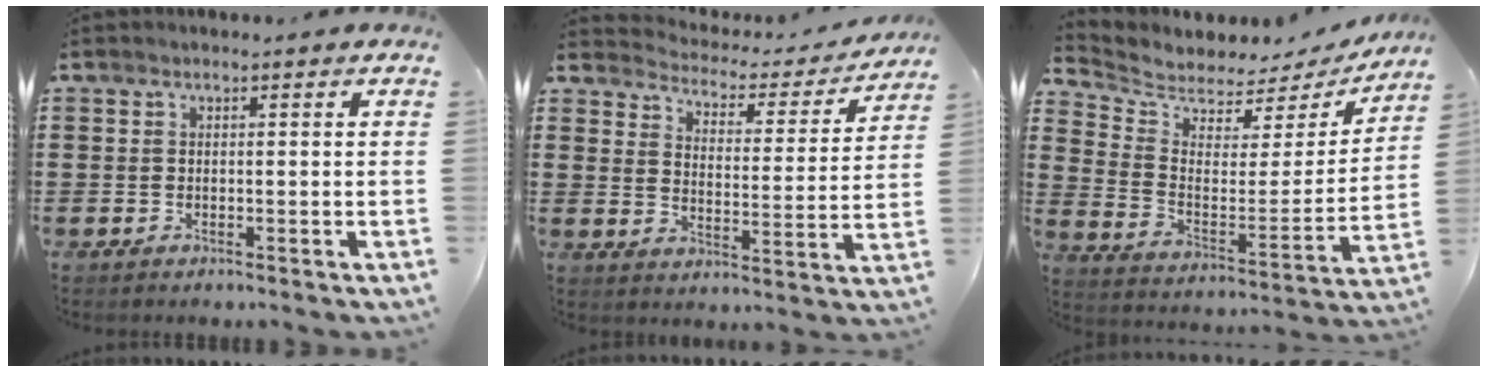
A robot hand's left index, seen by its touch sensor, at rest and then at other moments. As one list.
[{"total": 2.8, "force": [2.7, 0.7, 0.2], "torque": [-0.027, -0.026, 0.038]}, {"total": 5.1, "force": [4.8, 1.8, 0.2], "torque": [-0.042, -0.041, 0.080]}]